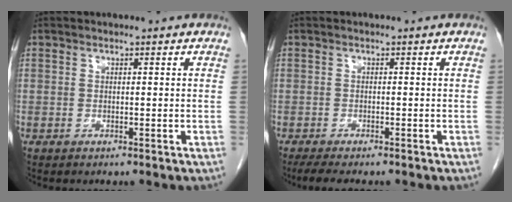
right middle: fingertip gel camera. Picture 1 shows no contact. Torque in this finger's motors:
{"motor_torque": [0.46, -0.22, 0.06, 0.01]}